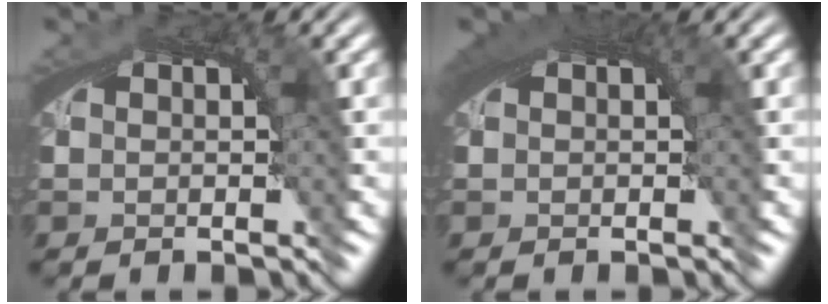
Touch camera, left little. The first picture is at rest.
{"total": 2.2, "force": [0.8, 0.6, 2.0], "torque": [-0.026, 0.007, 0.013]}